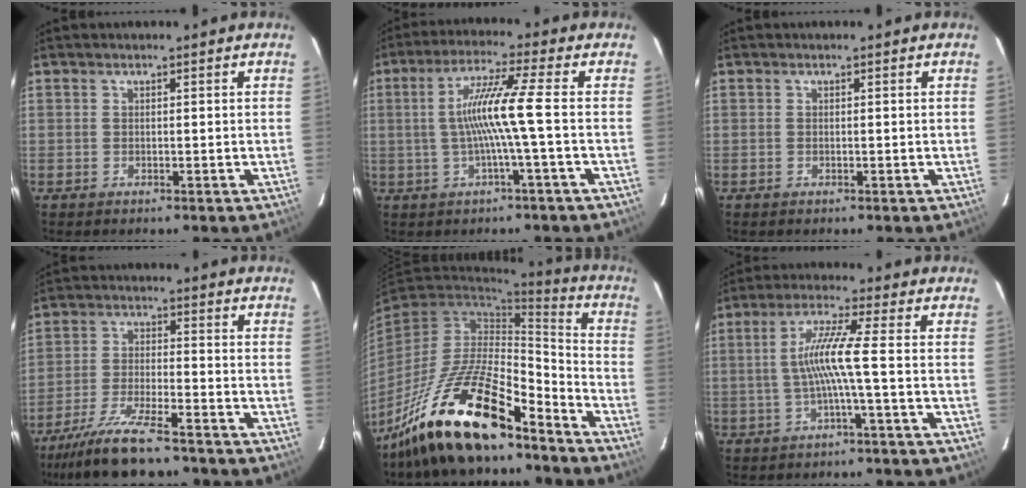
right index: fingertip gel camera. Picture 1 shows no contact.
{"total": 8.8, "force": [-1.0, -1.6, 8.5], "torque": [-0.165, 0.002, -0.013]}
{"total": 0.0}
{"total": 14.4, "force": [-11.9, 2.7, 7.6], "torque": [-0.169, -0.027, -0.209]}
{"total": 21.3, "force": [-15.7, 5.9, 13.2], "torque": [-0.253, -0.008, -0.281]}
{"total": 7.3, "force": [-1.2, -1.3, 7.0], "torque": [-0.147, 0.002, -0.018]}